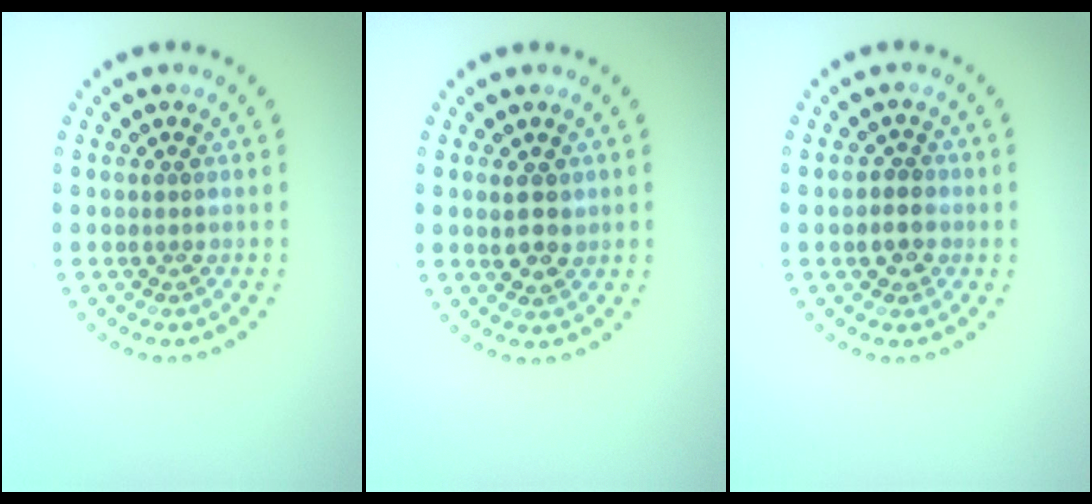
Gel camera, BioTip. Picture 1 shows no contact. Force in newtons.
{"total": 2.4, "press": 2.3, "slide": 0.6}
{"total": 1.9, "press": 1.7, "slide": 0.7}